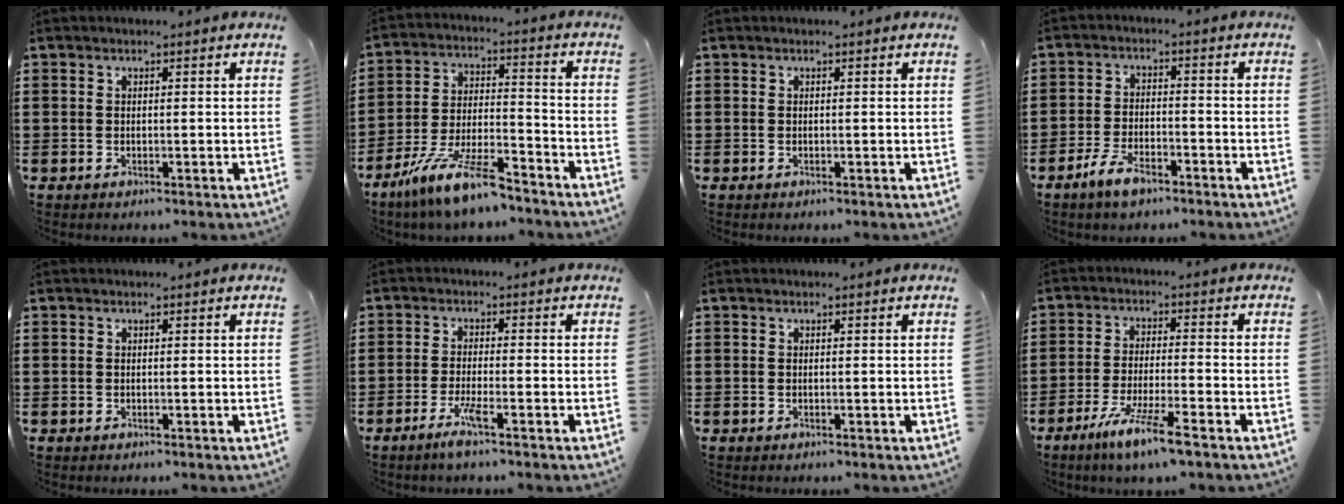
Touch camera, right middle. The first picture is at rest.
{"total": 11.2, "force": [-8.9, 1.5, 6.5], "torque": [-0.131, 0.015, -0.176]}
{"total": 0.0}
{"total": 5.3, "force": [-3.6, 2.1, 3.3], "torque": [-0.071, 0.005, -0.070]}
{"total": 0.0}
{"total": 3.6, "force": [-2.2, 0.0, 2.8], "torque": [-0.061, -0.008, -0.042]}
{"total": 0.0}
{"total": 7.3, "force": [-5.4, 0.2, 4.9], "torque": [-0.102, -0.013, -0.101]}